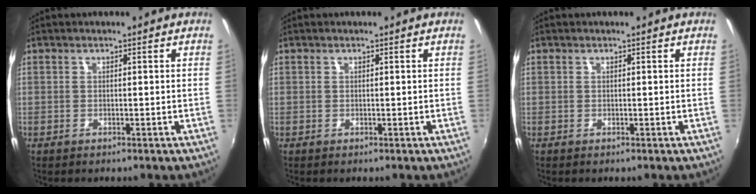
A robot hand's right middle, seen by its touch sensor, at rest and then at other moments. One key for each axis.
{"total": 0.0}
{"total": 0.0}